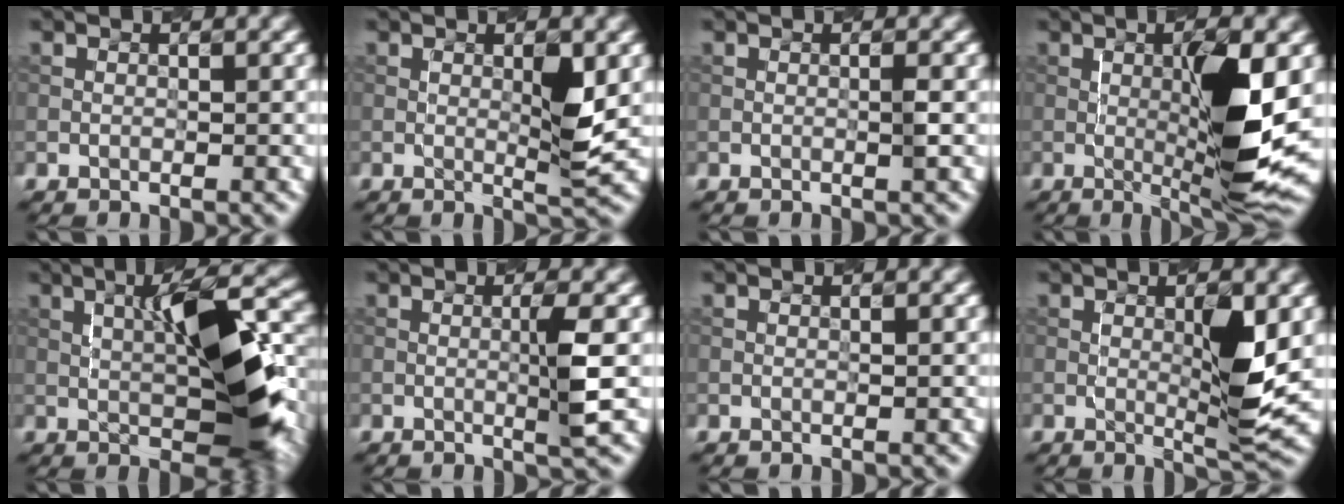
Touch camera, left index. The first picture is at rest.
{"total": 2.7, "force": [0.1, 0.1, 2.7], "torque": [-0.053, -0.002, 0.011]}
{"total": 0.6, "force": [-0.2, -0.1, 0.6], "torque": [-0.017, 0.004, 0.001]}
{"total": 8.3, "force": [-0.2, 1.2, 8.2], "torque": [-0.129, -0.005, 0.013]}
{"total": 9.7, "force": [0.1, 2.6, 9.3], "torque": [-0.143, 0.023, 0.008]}
{"total": 2.3, "force": [-0.1, -0.1, 2.3], "torque": [-0.045, 0.000, 0.005]}
{"total": 0.0}
{"total": 4.3, "force": [0.1, 0.4, 4.3], "torque": [-0.078, -0.003, 0.012]}